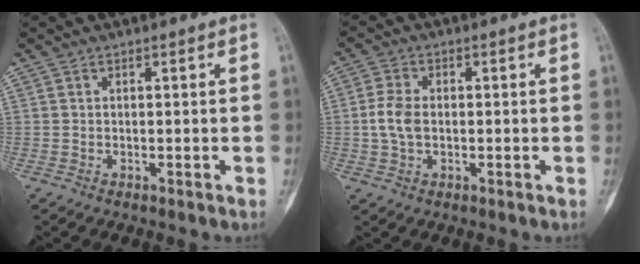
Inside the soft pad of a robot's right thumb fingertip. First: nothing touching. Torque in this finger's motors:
{"motor_torque": [0.56, 0.11, 0.44, -0.23, 0.12]}